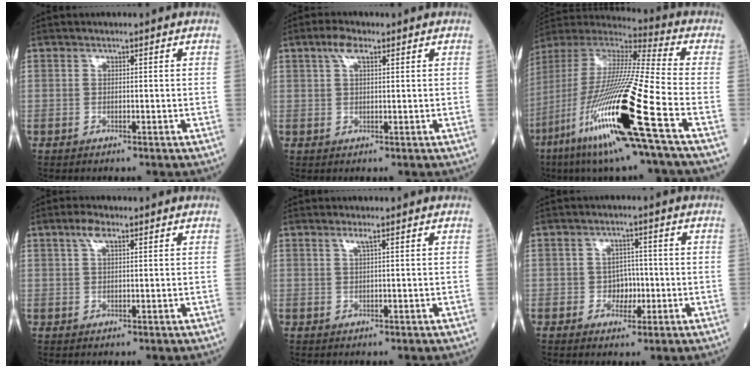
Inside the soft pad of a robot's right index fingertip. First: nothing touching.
{"total": 3.0, "force": [1.6, 1.0, 2.3], "torque": [-0.051, 0.012, 0.031]}
{"total": 25.1, "force": [-10.0, 0.0, 23.0], "torque": [-0.473, -0.058, -0.197]}
{"total": 2.6, "force": [1.5, 0.8, 2.0], "torque": [-0.045, 0.010, 0.030]}
{"total": 1.1, "force": [0.6, -0.3, 0.9], "torque": [-0.026, 0.001, 0.014]}
{"total": 3.4, "force": [-0.8, 2.7, 1.9], "torque": [-0.018, 0.008, -0.011]}